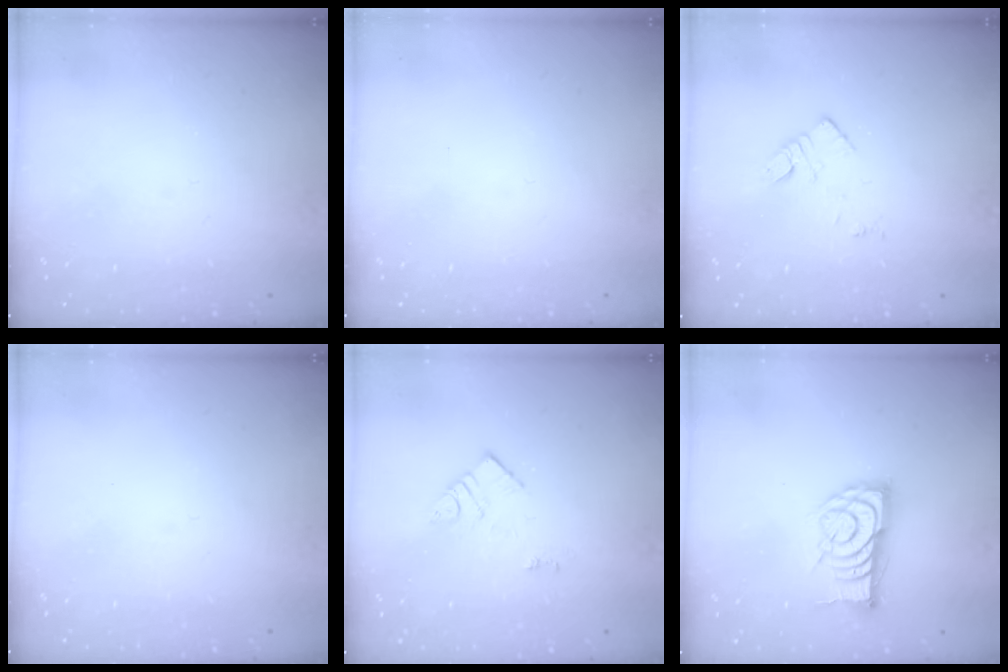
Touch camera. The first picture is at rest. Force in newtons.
{"total": 1.6, "press": 1.6, "slide": 0.1}
{"total": 5.8, "press": 5.8, "slide": 0.6}
{"total": 0.0}
{"total": 8.5, "press": 8.5, "slide": 0.6}
{"total": 13.1, "press": 13.1, "slide": 0.5}